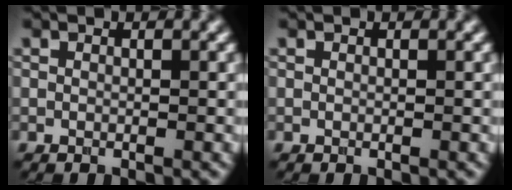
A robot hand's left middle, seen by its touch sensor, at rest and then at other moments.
{"total": 0.0}